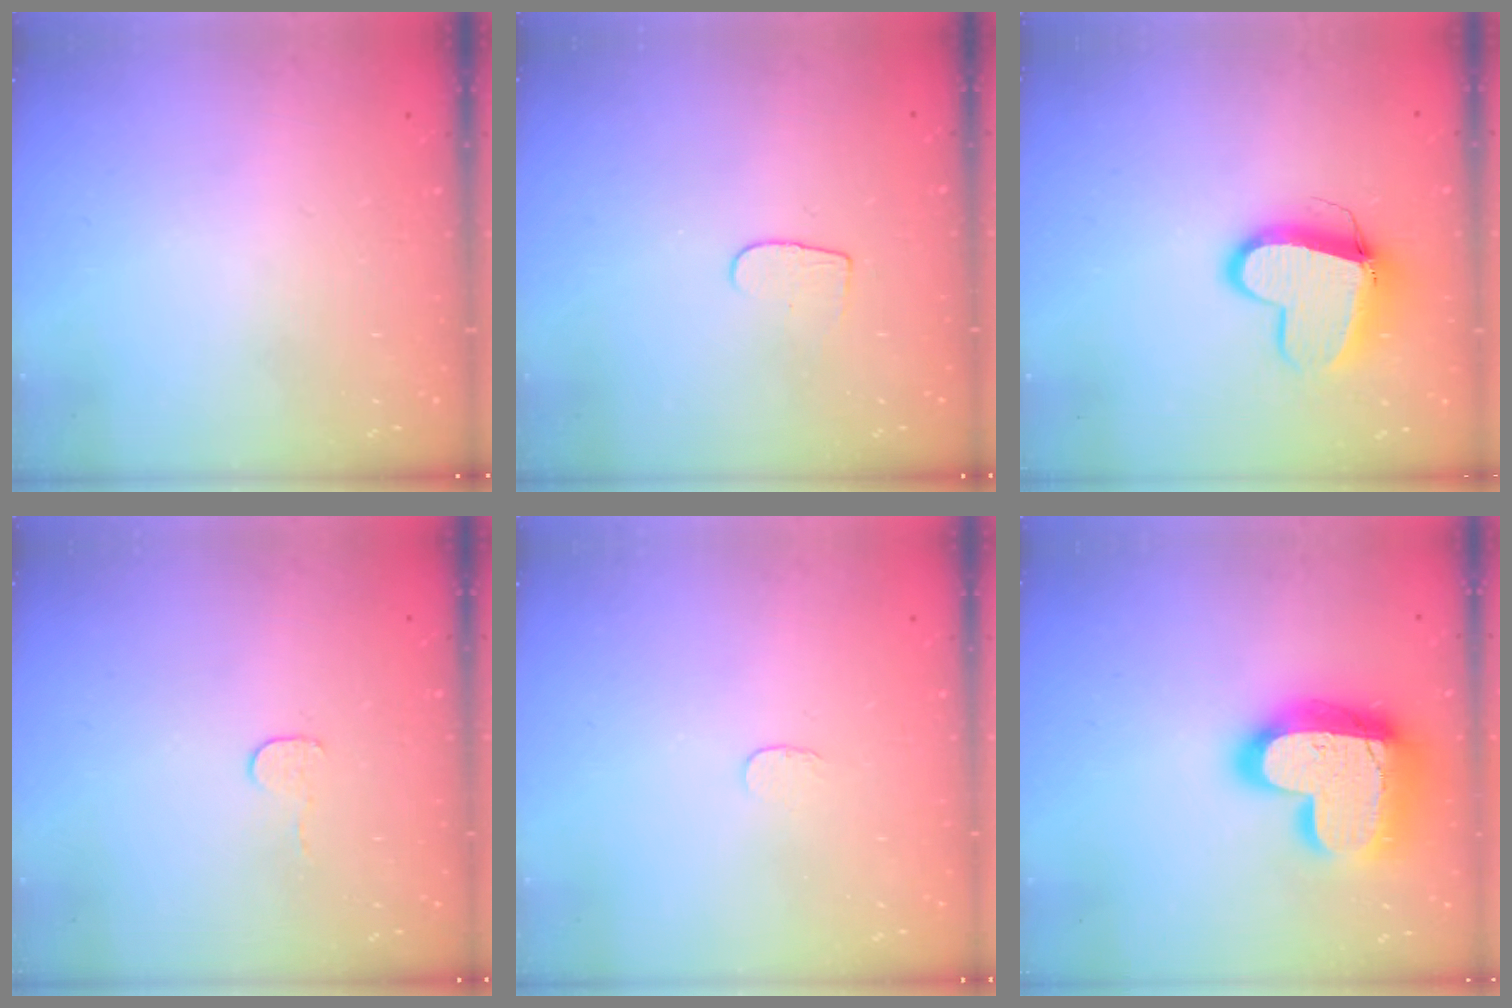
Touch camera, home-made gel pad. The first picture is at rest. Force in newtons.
{"total": 4.3, "press": 4.2, "slide": 0.3}
{"total": 11.6, "press": 11.6, "slide": 1.2}
{"total": 3.4, "press": 3.4, "slide": 0.3}
{"total": 2.6, "press": 2.6, "slide": 0.2}
{"total": 23.3, "press": 23.2, "slide": 1.9}